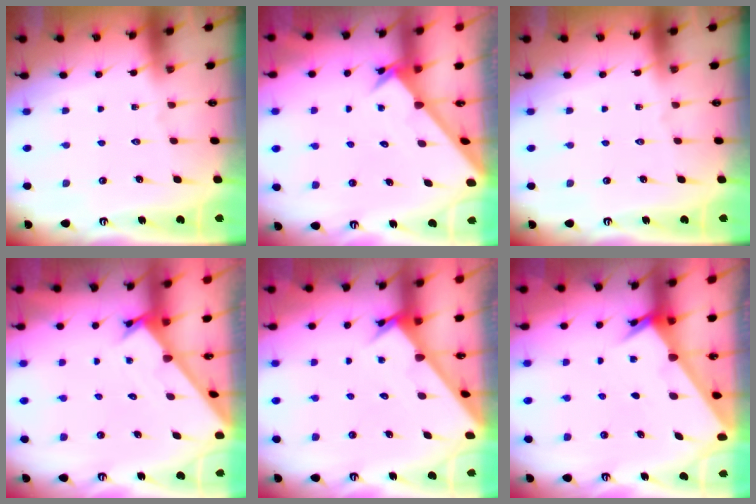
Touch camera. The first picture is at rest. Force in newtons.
{"total": 2.5, "press": 2.5, "slide": 0.2}
{"total": 0.0}
{"total": 1.7, "press": 1.7, "slide": 0.1}
{"total": 2.8, "press": 2.8, "slide": 0.0}
{"total": 2.4, "press": 2.4, "slide": 0.2}